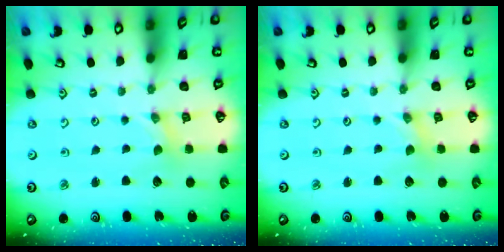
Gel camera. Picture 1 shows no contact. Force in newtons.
{"total": 0.0}